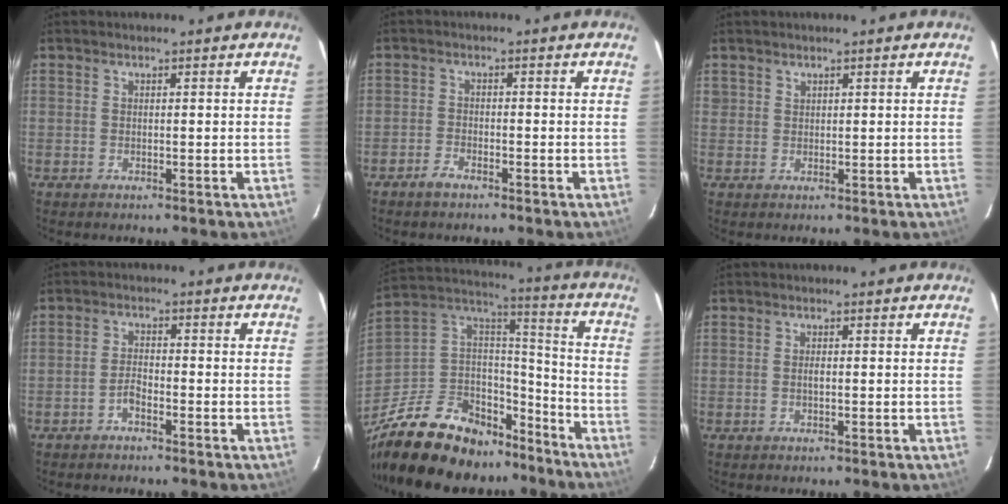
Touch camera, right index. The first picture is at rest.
{"total": 2.4, "force": [-2.0, 0.8, 1.0], "torque": [-0.034, 0.002, -0.040]}
{"total": 1.1, "force": [0.9, 0.7, 0.1], "torque": [0.000, 0.003, 0.016]}
{"total": 2.4, "force": [-1.7, 0.9, 1.5], "torque": [-0.034, 0.006, -0.036]}
{"total": 27.0, "force": [-19.5, 14.0, 12.4], "torque": [-0.269, 0.044, -0.302]}
{"total": 1.0, "force": [-0.1, 0.5, 0.9], "torque": [-0.015, -0.001, -0.003]}